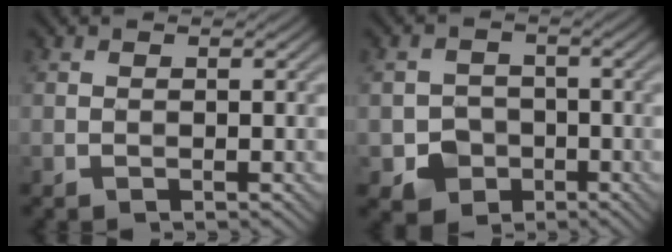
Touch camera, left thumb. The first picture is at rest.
{"total": 4.0, "force": [-1.7, 3.4, 1.1], "torque": [-0.014, -0.005, -0.033]}